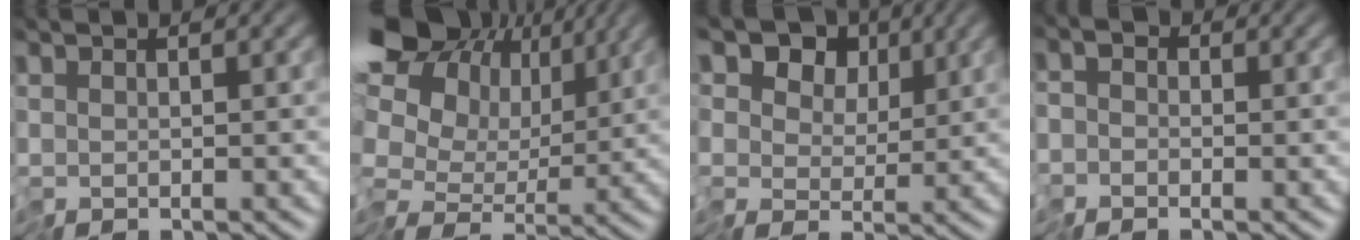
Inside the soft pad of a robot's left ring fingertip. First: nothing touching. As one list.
[{"total": 13.3, "force": [1.9, 10.8, 7.5], "torque": [-0.154, 0.016, 0.024]}, {"total": 7.5, "force": [2.5, 5.9, 4.0], "torque": [-0.050, 0.027, 0.011]}, {"total": 1.7, "force": [-1.1, 1.2, 0.5], "torque": [-0.008, 0.000, -0.027]}]